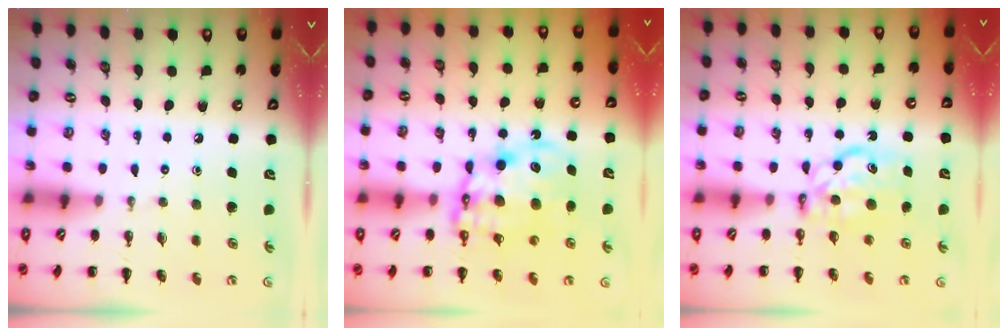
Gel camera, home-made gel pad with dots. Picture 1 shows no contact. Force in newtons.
{"total": 12.6, "press": 12.2, "slide": 3.1}
{"total": 7.2, "press": 7.2, "slide": 0.4}